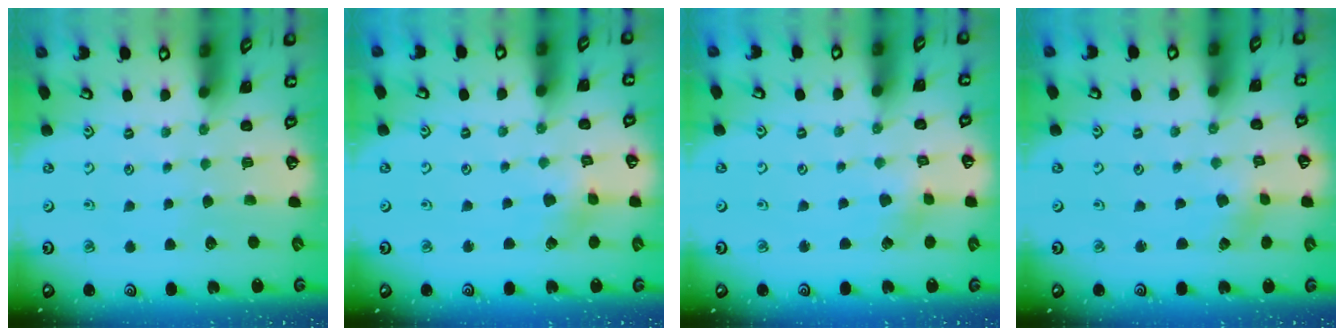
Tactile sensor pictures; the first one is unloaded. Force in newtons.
{"total": 2.6, "press": 2.6, "slide": 0.2}
{"total": 2.4, "press": 2.4, "slide": 0.3}
{"total": 0.5, "press": 0.5, "slide": 0.1}